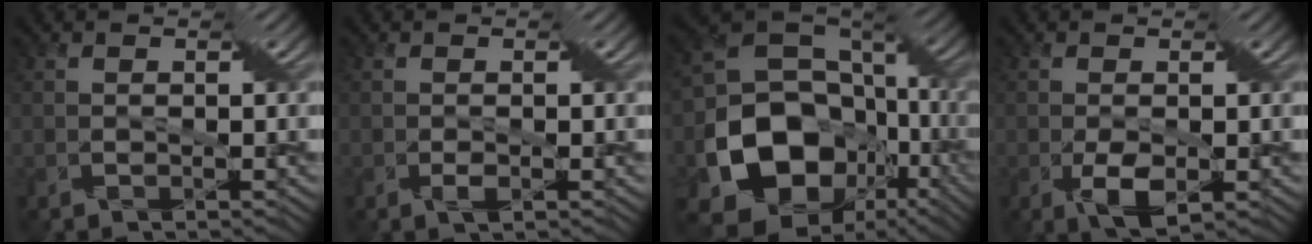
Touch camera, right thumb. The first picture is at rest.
{"total": 1.1, "force": [-0.4, 0.2, 1.0], "torque": [-0.022, -0.006, -0.011]}
{"total": 17.8, "force": [-3.6, 13.6, 11.0], "torque": [-0.257, -0.038, -0.048]}
{"total": 4.2, "force": [-1.1, 1.8, 3.6], "torque": [-0.076, -0.014, -0.019]}